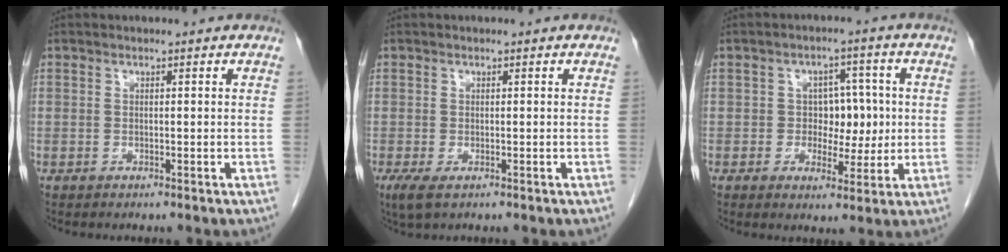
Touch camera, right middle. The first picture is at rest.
{"total": 2.2, "force": [-1.1, 0.8, 1.8], "torque": [-0.040, -0.009, -0.016]}
{"total": 5.9, "force": [0.1, 4.1, 4.2], "torque": [-0.050, 0.015, 0.006]}